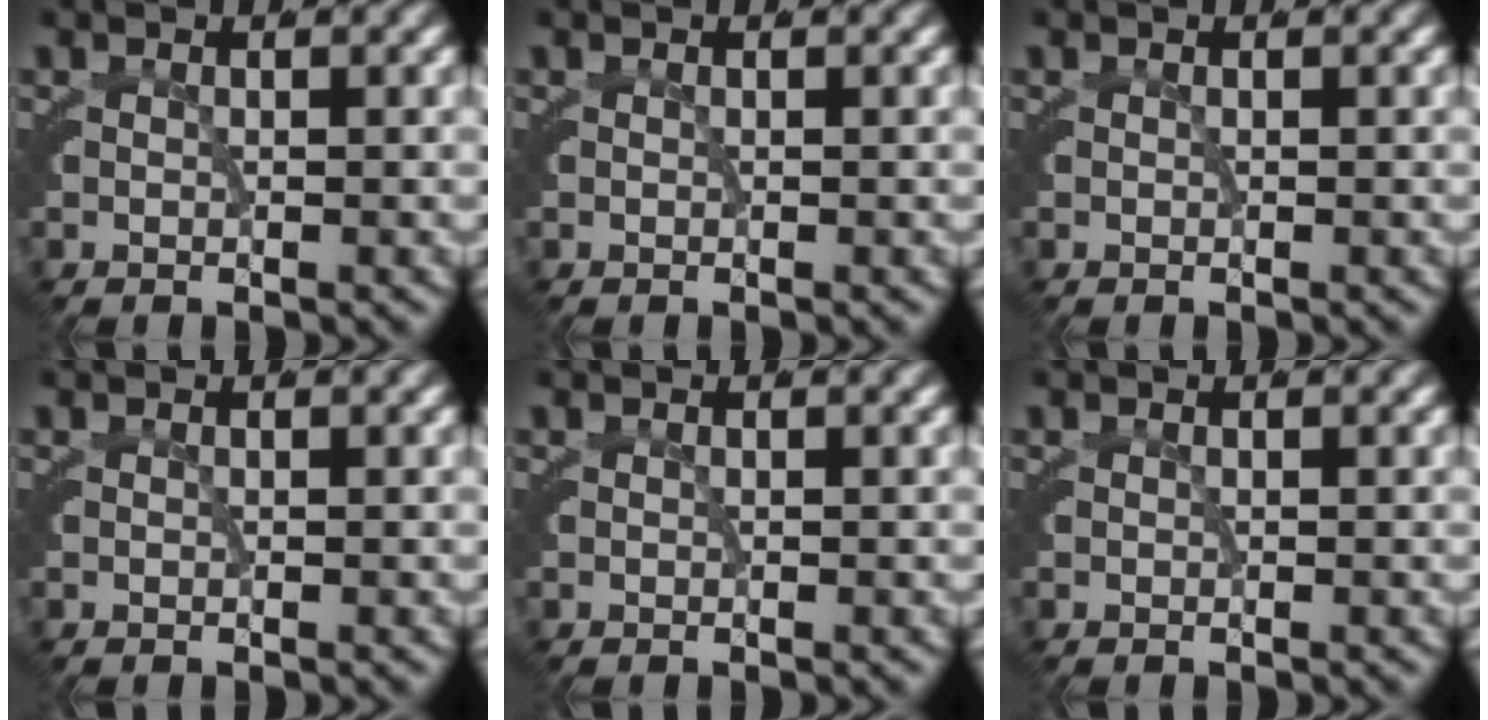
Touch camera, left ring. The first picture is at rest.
{"total": 0.0}
{"total": 0.0}
{"total": 0.0}
{"total": 0.0}
{"total": 0.0}